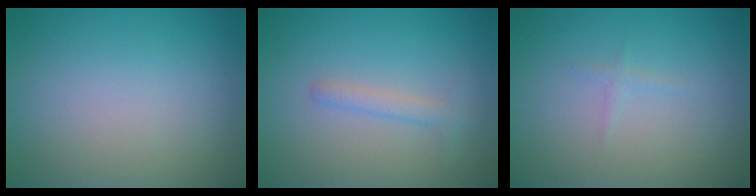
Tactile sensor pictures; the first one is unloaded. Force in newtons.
{"total": 1.8, "press": 1.8, "slide": 0.2}
{"total": 1.0, "press": 0.9, "slide": 0.2}